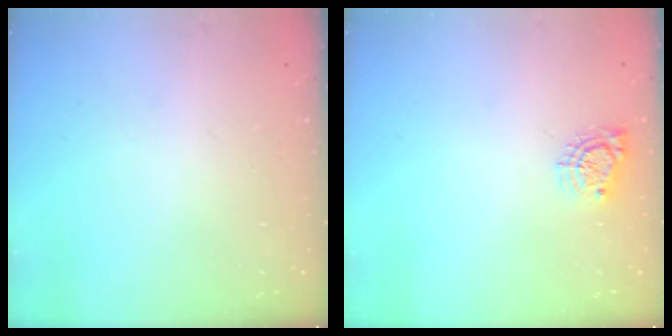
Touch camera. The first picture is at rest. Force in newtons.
{"total": 6.7, "press": 6.7, "slide": 0.1}